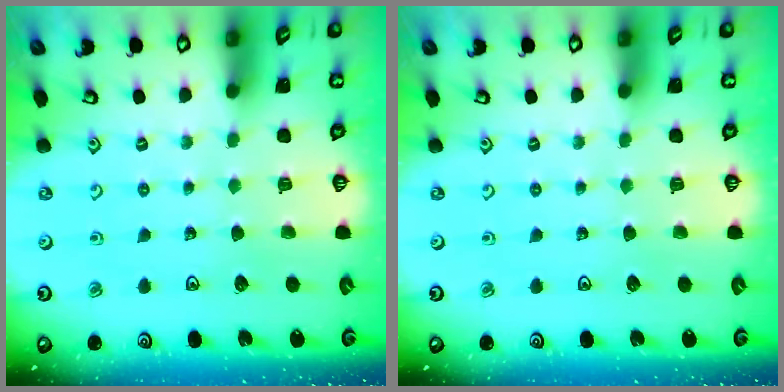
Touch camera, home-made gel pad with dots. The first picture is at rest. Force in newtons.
{"total": 0.0}